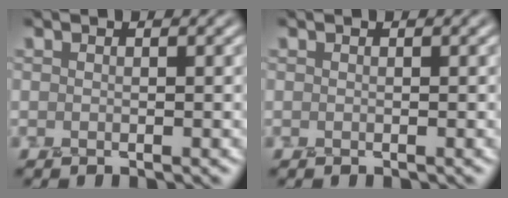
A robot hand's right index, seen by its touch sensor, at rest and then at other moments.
{"total": 0.0}